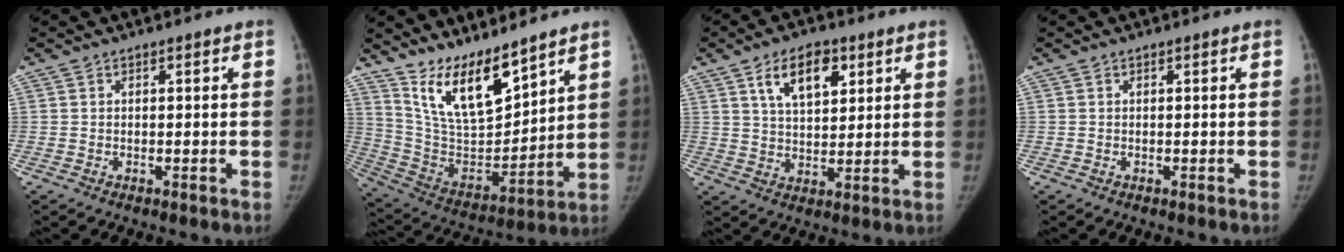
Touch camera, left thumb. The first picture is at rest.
{"total": 15.3, "force": [11.6, 4.8, 8.7], "torque": [-0.124, -0.077, 0.232]}
{"total": 9.5, "force": [4.6, 5.0, 6.6], "torque": [-0.088, -0.018, 0.080]}
{"total": 0.0}